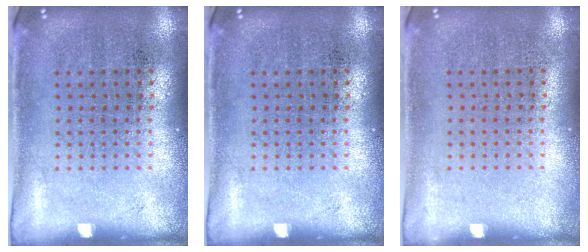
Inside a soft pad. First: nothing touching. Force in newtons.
{"total": 0.0}
{"total": 0.0}